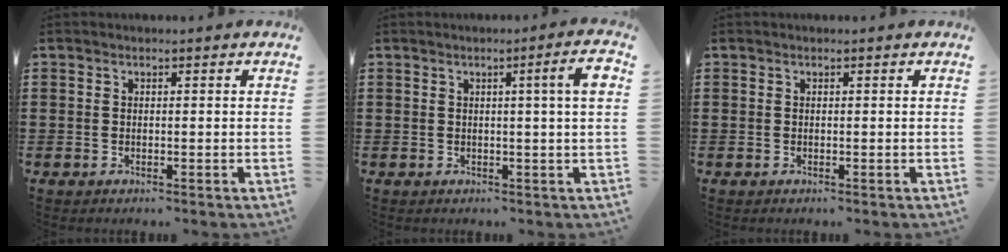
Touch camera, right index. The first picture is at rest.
{"total": 4.5, "force": [1.1, -0.2, 4.4], "torque": [-0.066, -0.009, 0.011]}
{"total": 0.0}